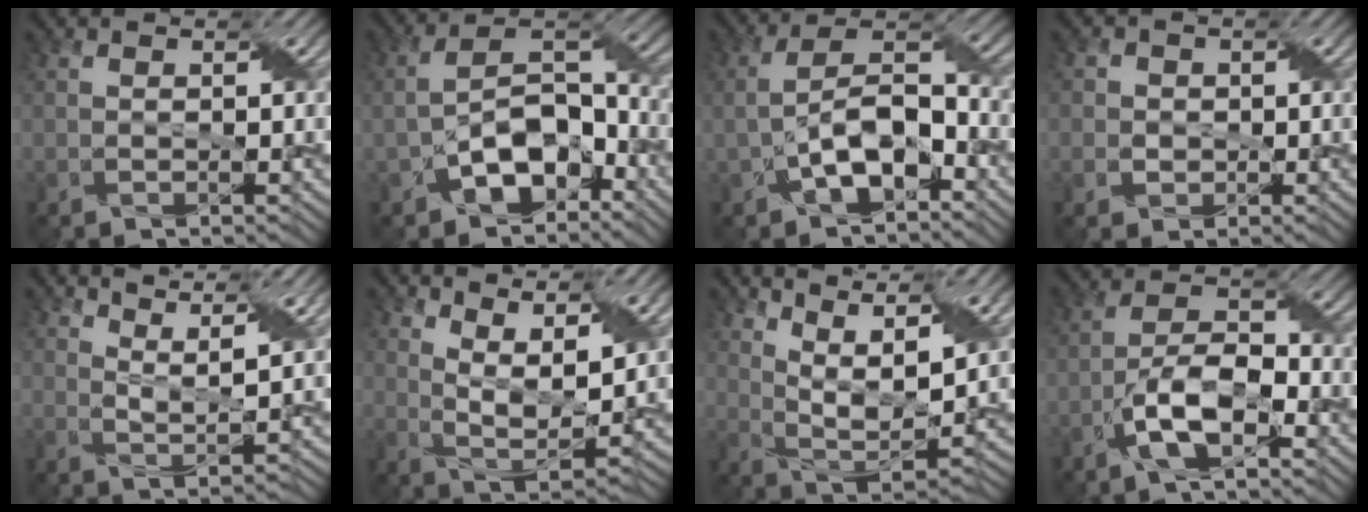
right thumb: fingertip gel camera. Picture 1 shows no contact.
{"total": 9.5, "force": [-4.7, 5.3, 6.3], "torque": [-0.109, 0.004, -0.095]}
{"total": 8.7, "force": [-3.2, 4.6, 6.7], "torque": [-0.134, 0.004, -0.057]}
{"total": 1.9, "force": [-0.2, 1.9, -0.3], "torque": [0.005, -0.004, -0.004]}
{"total": 7.7, "force": [6.3, 1.3, 4.4], "torque": [-0.074, -0.016, 0.098]}
{"total": 8.6, "force": [6.0, 2.4, 5.6], "torque": [-0.118, -0.014, 0.114]}
{"total": 11.8, "force": [8.0, 3.0, 8.1], "torque": [-0.173, -0.001, 0.137]}
{"total": 8.3, "force": [-4.5, 3.2, 6.2], "torque": [-0.112, 0.008, -0.092]}